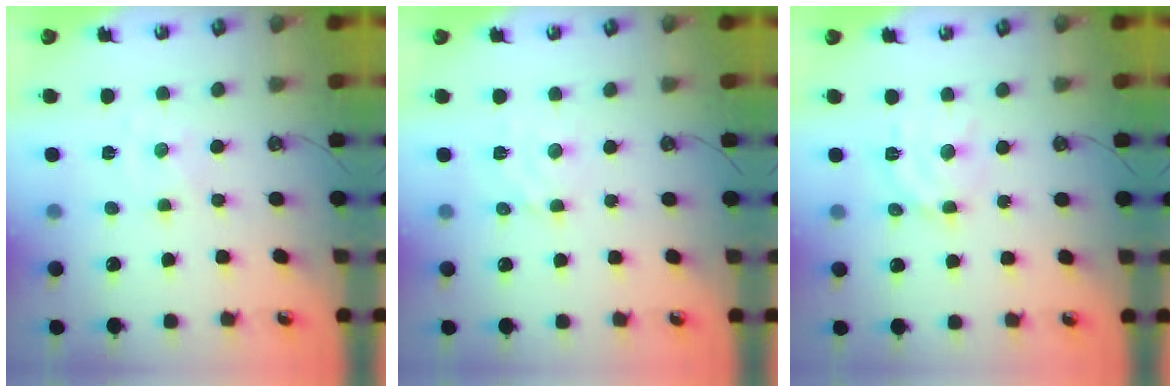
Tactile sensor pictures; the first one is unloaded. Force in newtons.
{"total": 5.1, "press": 5.0, "slide": 1.0}
{"total": 11.6, "press": 11.6, "slide": 0.8}